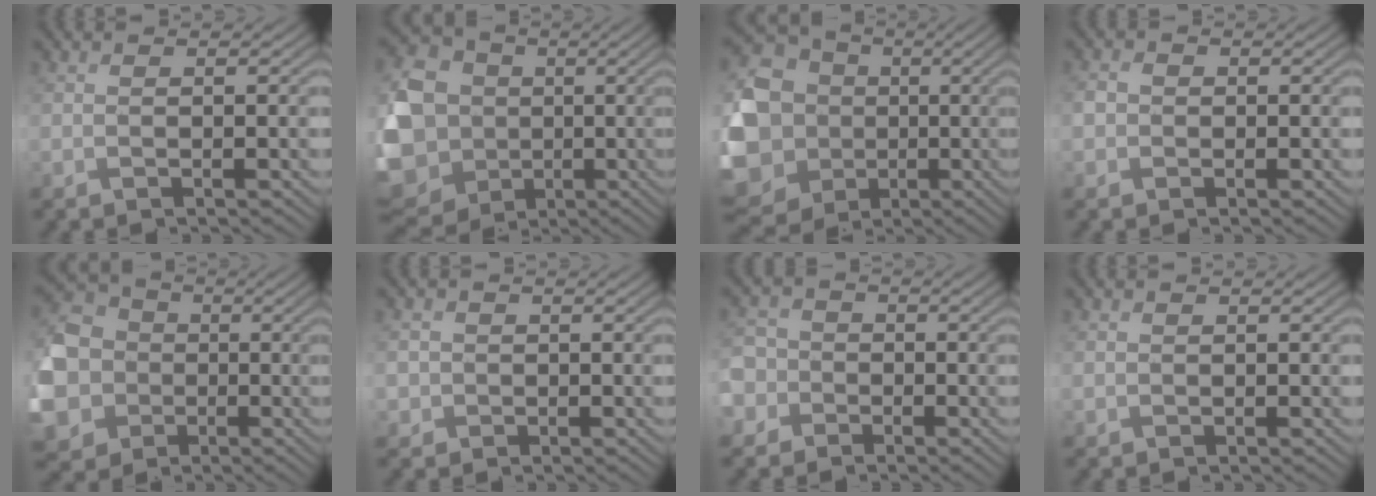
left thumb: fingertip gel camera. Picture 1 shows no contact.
{"total": 17.7, "force": [-1.7, 15.8, 7.7], "torque": [-0.230, -0.015, -0.041]}
{"total": 21.7, "force": [-4.0, 20.1, 7.2], "torque": [-0.228, 0.006, -0.066]}
{"total": 1.6, "force": [-0.3, 1.5, 0.4], "torque": [-0.010, 0.004, -0.012]}
{"total": 16.5, "force": [-3.4, 14.7, 6.7], "torque": [-0.224, -0.035, -0.089]}
{"total": 2.4, "force": [0.1, 2.4, 0.0], "torque": [-0.001, 0.003, -0.007]}
{"total": 6.3, "force": [-2.2, 5.7, 1.5], "torque": [-0.059, -0.005, -0.074]}
{"total": 0.7, "force": [0.3, 0.5, -0.3], "torque": [0.010, -0.001, 0.001]}